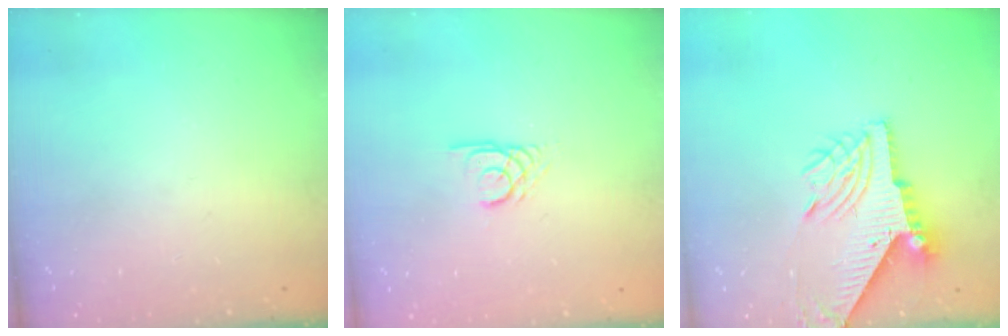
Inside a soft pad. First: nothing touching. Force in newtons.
{"total": 2.7, "press": 2.7, "slide": 0.1}
{"total": 10.4, "press": 10.3, "slide": 1.4}